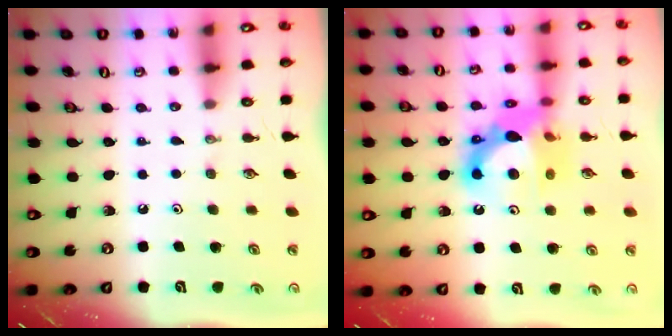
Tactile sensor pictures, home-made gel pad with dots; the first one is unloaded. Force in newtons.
{"total": 13.9, "press": 13.7, "slide": 1.9}